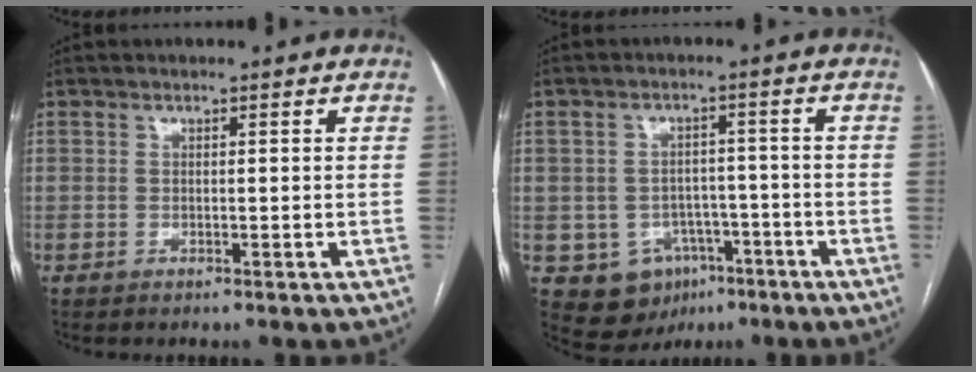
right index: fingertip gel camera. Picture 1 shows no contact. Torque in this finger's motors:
{"motor_torque": [-0.06, -0.17, -0.62, -0.17]}